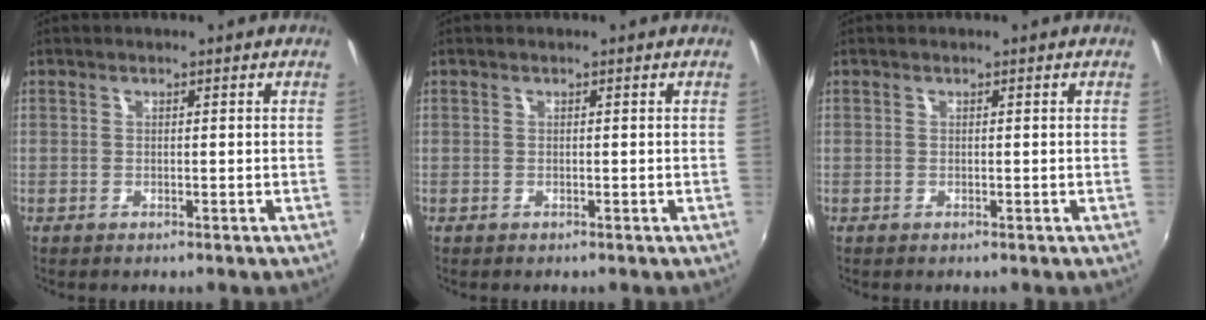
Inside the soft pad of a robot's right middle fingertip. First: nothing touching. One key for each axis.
{"total": 0.0}
{"total": 0.0}